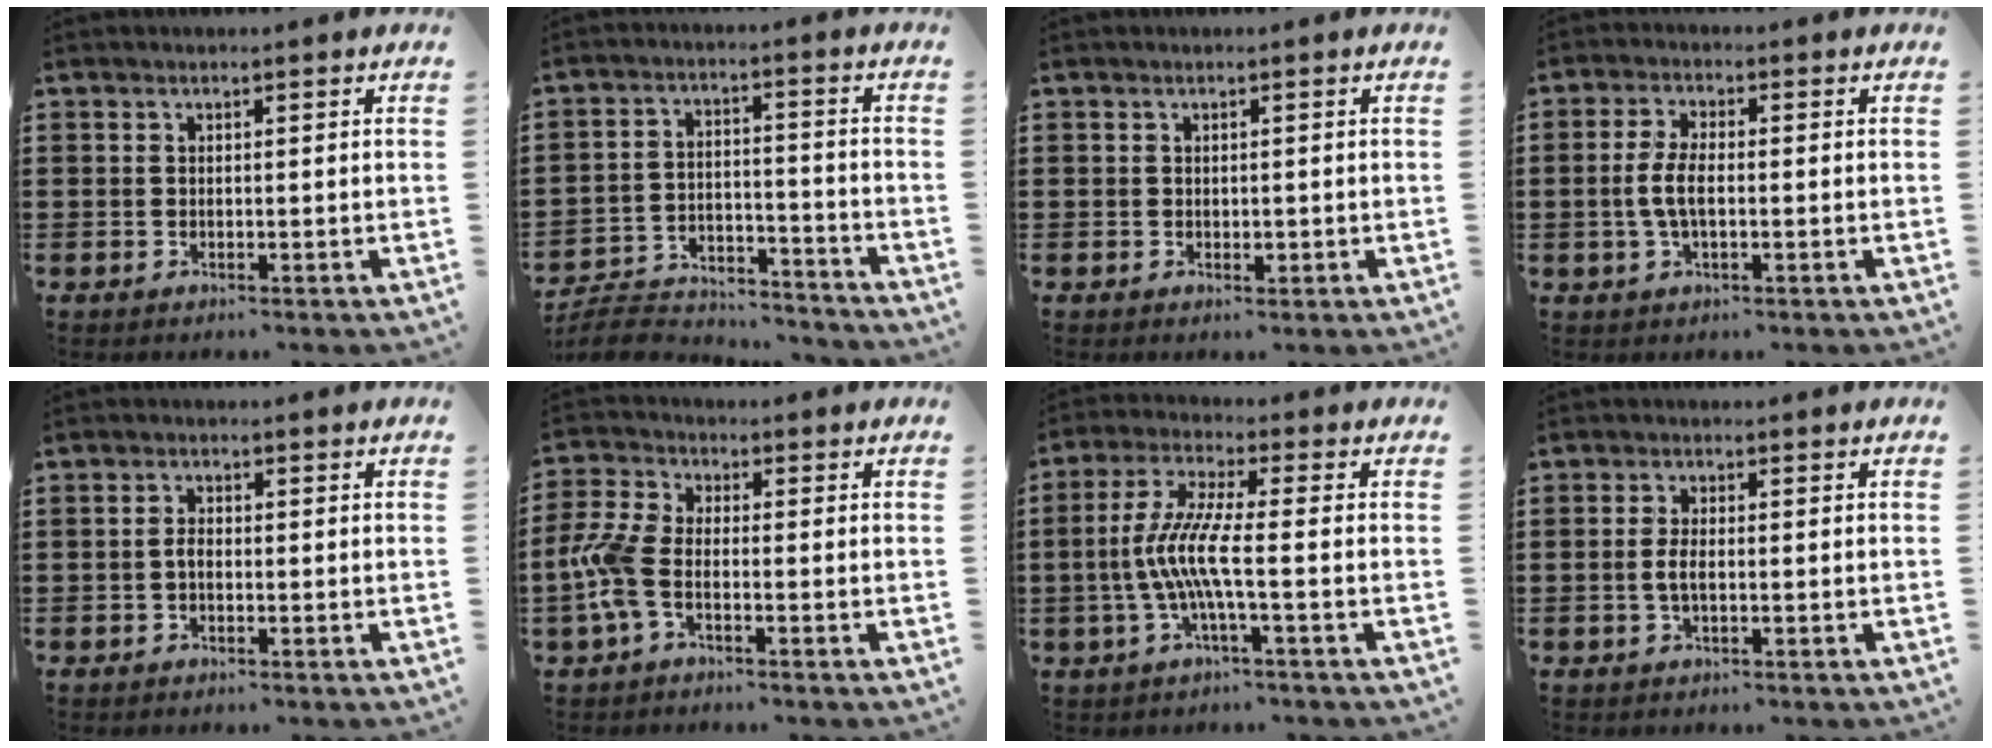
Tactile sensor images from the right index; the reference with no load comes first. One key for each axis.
{"total": 7.2, "fx": -6.8, "fy": 1.5, "fz": 1.7, "tx": -0.040, "ty": 0.015, "tz": -0.134}
{"total": 0.7, "fx": 0.2, "fy": 0.6, "fz": 0.4, "tx": -0.008, "ty": 0.003, "tz": 0.004}
{"total": 4.5, "fx": -0.5, "fy": 1.9, "fz": 4.1, "tx": -0.102, "ty": -0.004, "tz": -0.018}
{"total": 1.6, "fx": -0.4, "fy": 0.9, "fz": 1.3, "tx": -0.032, "ty": 0.000, "tz": -0.010}
{"total": 6.2, "fx": -2.2, "fy": 2.8, "fz": 5.0, "tx": -0.136, "ty": -0.007, "tz": -0.050}
{"total": 7.9, "fx": -1.8, "fy": 0.7, "fz": 7.7, "tx": -0.176, "ty": -0.017, "tz": -0.045}
{"total": 2.4, "fx": -0.3, "fy": 0.9, "fz": 2.2, "tx": -0.056, "ty": -0.004, "tz": -0.011}